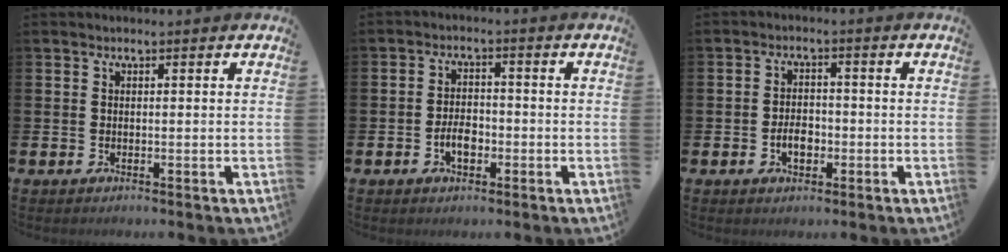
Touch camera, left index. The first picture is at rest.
{"total": 3.3, "force": [-1.2, 2.0, 2.4], "torque": [-0.030, -0.001, -0.027]}
{"total": 3.1, "force": [-1.1, 2.0, 2.1], "torque": [-0.026, -0.003, -0.024]}